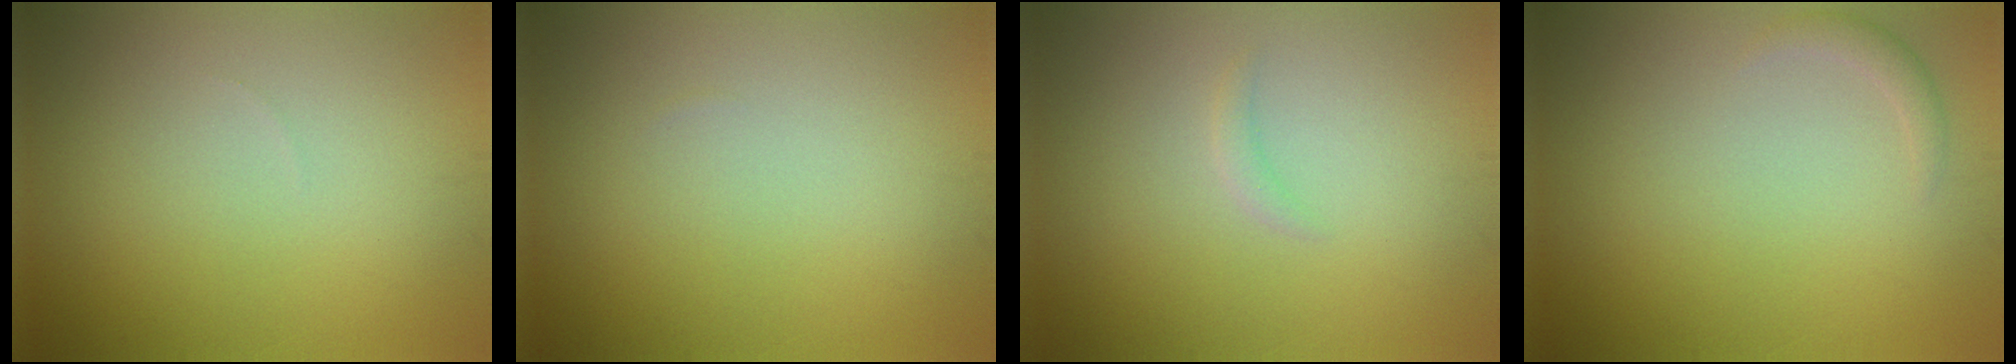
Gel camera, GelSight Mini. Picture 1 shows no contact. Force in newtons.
{"total": 0.0}
{"total": 0.8, "press": 0.7, "slide": 0.2}
{"total": 1.1, "press": 1.1, "slide": 0.0}